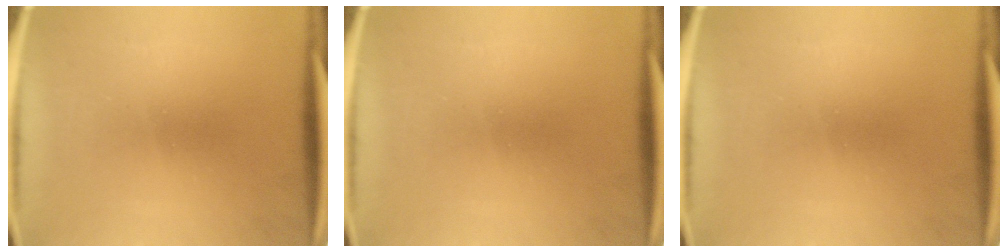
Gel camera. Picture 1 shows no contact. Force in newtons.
{"total": 0.0}
{"total": 0.0}